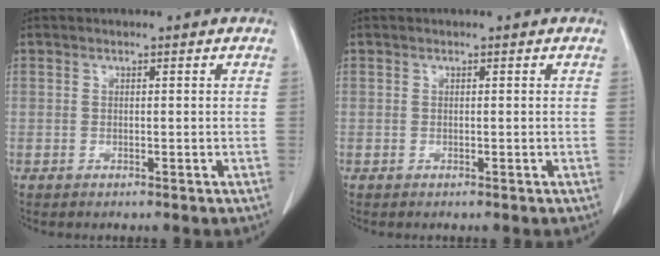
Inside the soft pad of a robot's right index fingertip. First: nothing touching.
{"total": 0.0}